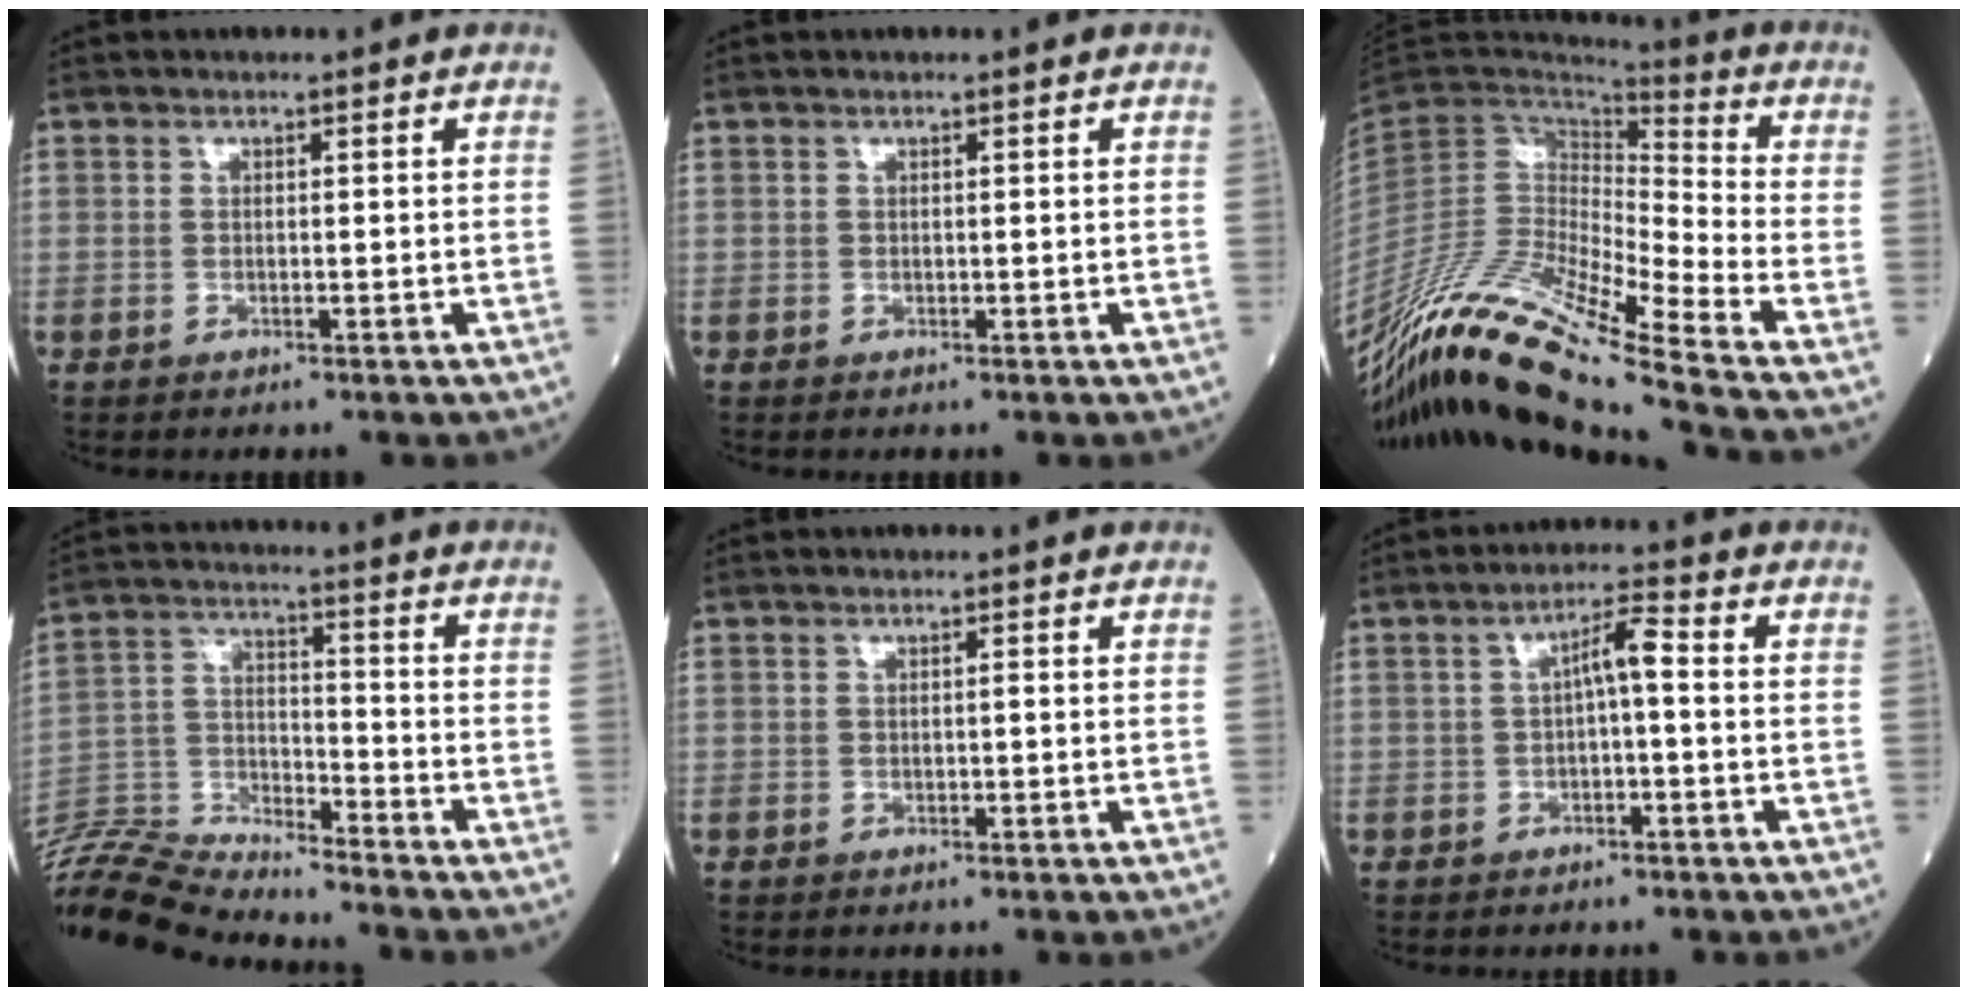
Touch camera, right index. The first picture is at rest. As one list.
[{"total": 0.0}, {"total": 20.0, "force": [-16.0, -1.1, 12.0], "torque": [-0.242, -0.018, -0.309]}, {"total": 13.2, "force": [-13.1, -0.3, 1.3], "torque": [-0.022, 0.023, -0.248]}, {"total": 0.0}, {"total": 3.9, "force": [0.2, 0.7, 3.8], "torque": [-0.056, 0.018, 0.000]}]